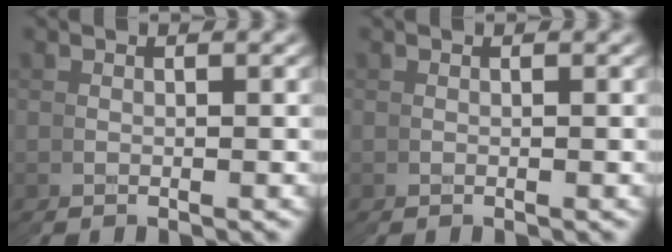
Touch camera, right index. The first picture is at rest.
{"total": 0.0}